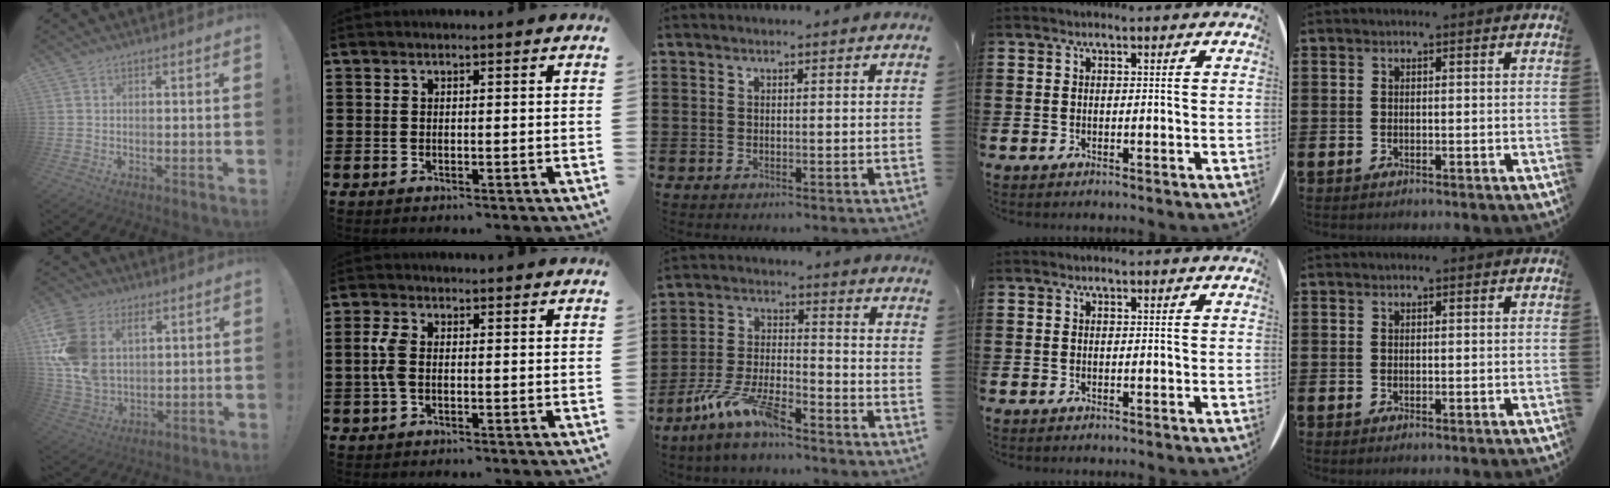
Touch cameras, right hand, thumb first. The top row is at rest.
{"thumb": {"total": 16.1, "force": [6.0, 11.0, 10.0], "torque": [-0.204, -0.028, 0.112]}, "index": {"total": 3.5, "force": [-0.3, 1.8, 3.0], "torque": [-0.088, -0.007, -0.015]}, "middle": {"total": 9.1, "force": [-7.0, 1.7, 5.6], "torque": [-0.127, -0.001, -0.138]}}